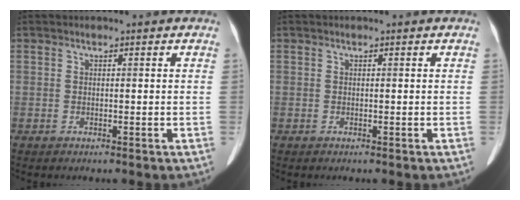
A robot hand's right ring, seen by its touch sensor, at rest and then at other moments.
{"total": 0.0}